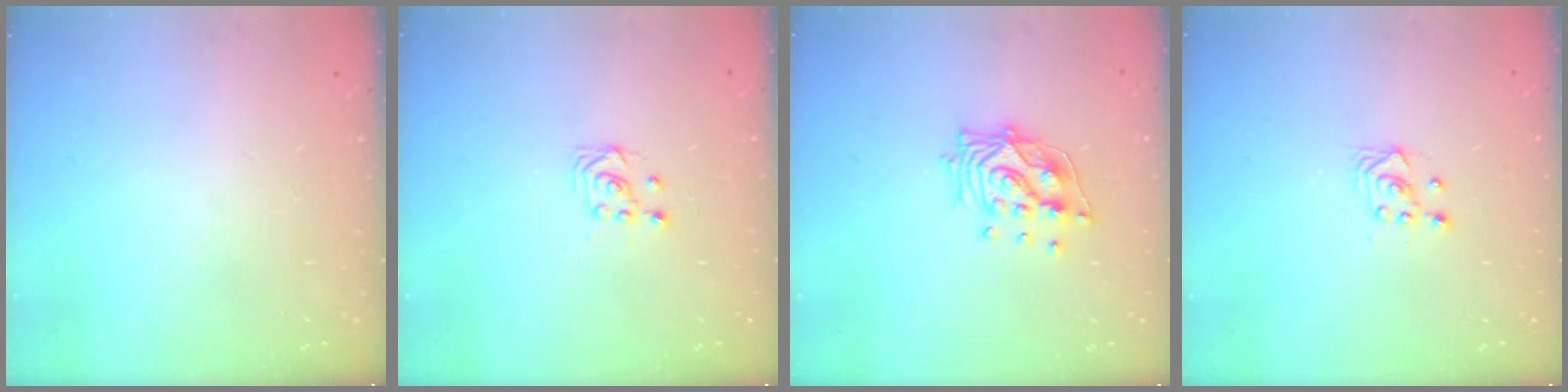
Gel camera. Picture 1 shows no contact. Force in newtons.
{"total": 2.7, "press": 2.4, "slide": 1.3}
{"total": 12.9, "press": 12.8, "slide": 1.2}
{"total": 3.4, "press": 3.0, "slide": 1.6}